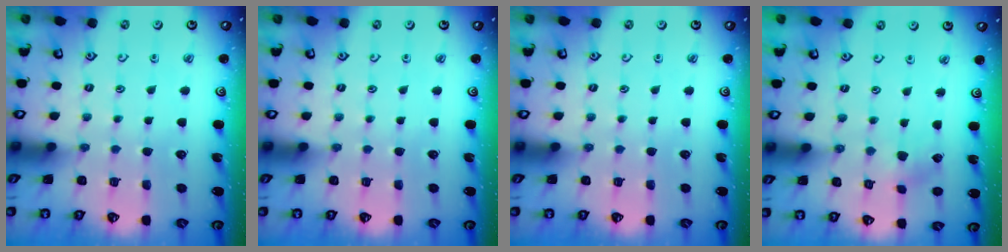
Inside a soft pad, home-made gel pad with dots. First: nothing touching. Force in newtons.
{"total": 0.0}
{"total": 0.0}
{"total": 2.0, "press": 1.9, "slide": 0.6}